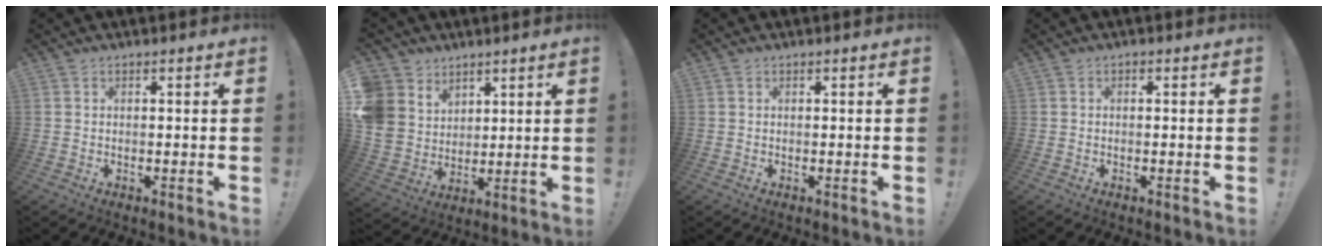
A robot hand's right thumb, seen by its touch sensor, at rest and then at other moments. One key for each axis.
{"total": 9.3, "fx": 4.5, "fy": 7.9, "fz": 1.9, "tx": -0.040, "ty": -0.035, "tz": 0.096}
{"total": 0.0}
{"total": 0.6, "fx": -0.5, "fy": 0.4, "fz": 0.2, "tx": -0.004, "ty": 0.001, "tz": -0.009}